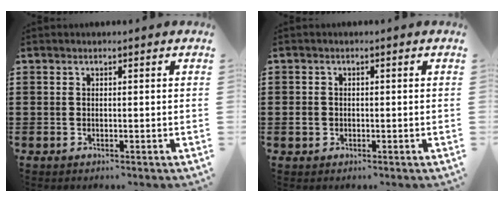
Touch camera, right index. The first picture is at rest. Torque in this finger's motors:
{"motor_torque": [1.02, 1.12, 0.20, 0.00]}